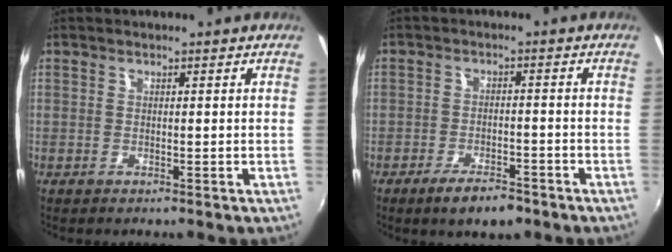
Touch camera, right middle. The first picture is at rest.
{"total": 6.4, "force": [-4.7, 2.4, 3.8], "torque": [-0.084, -0.009, -0.075]}